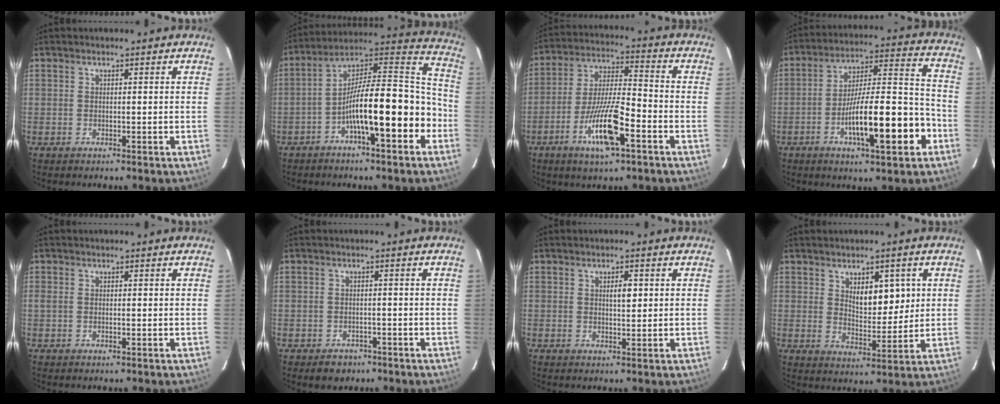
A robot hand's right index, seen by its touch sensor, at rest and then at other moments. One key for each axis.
{"total": 17.6, "fx": -5.9, "fy": 3.4, "fz": 16.3, "tx": -0.259, "ty": 0.033, "tz": -0.097}
{"total": 12.7, "fx": -5.8, "fy": 2.2, "fz": 11.0, "tx": -0.209, "ty": -0.007, "tz": -0.107}
{"total": 17.0, "fx": -6.4, "fy": 2.8, "fz": 15.5, "tx": -0.254, "ty": 0.010, "tz": -0.099}
{"total": 1.1, "fx": -0.1, "fy": 0.5, "fz": 0.9, "tx": -0.026, "ty": 0.003, "tz": 0.000}
{"total": 3.1, "fx": -2.0, "fy": 2.3, "fz": 0.8, "tx": -0.011, "ty": 0.006, "tz": -0.022}
{"total": 2.3, "fx": 0.6, "fy": 0.7, "fz": 2.1, "tx": -0.035, "ty": -0.001, "tz": 0.011}
{"total": 6.8, "fx": 2.4, "fy": 3.2, "fz": 5.5, "tx": -0.083, "ty": -0.002, "tz": 0.045}